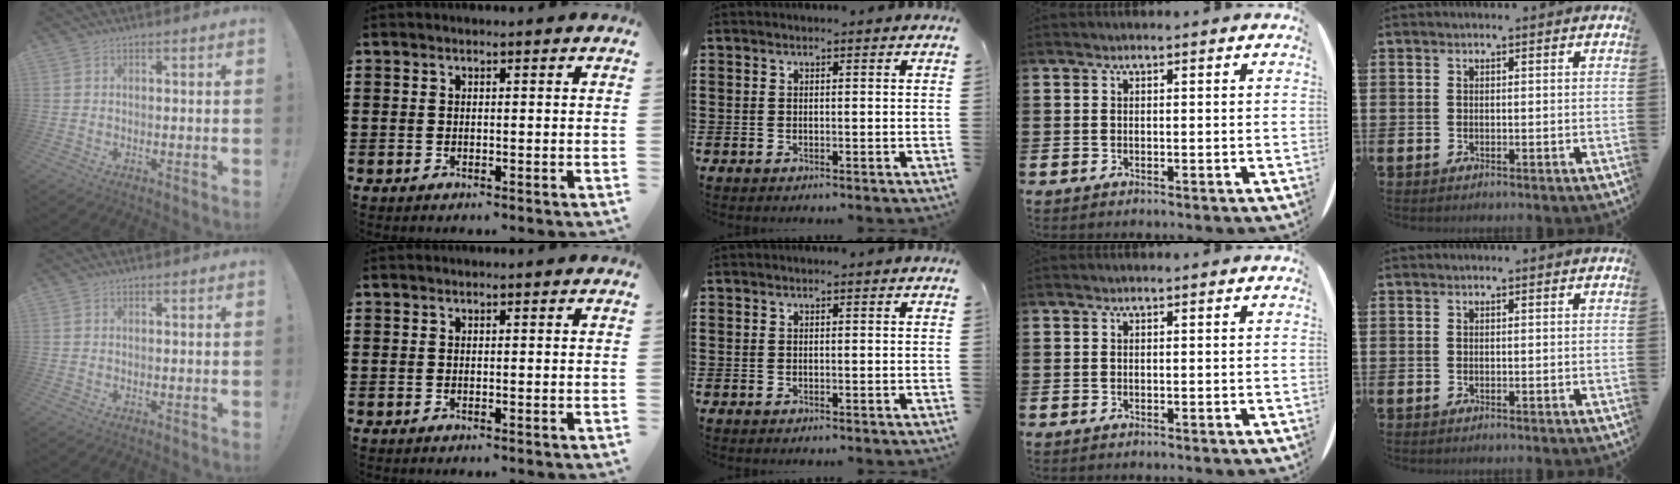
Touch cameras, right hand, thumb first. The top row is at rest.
{}